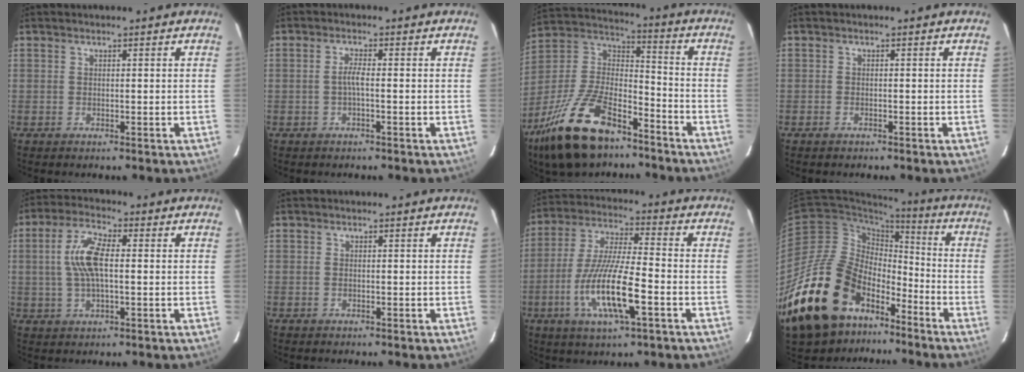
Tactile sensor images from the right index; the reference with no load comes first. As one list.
[{"total": 1.8, "force": [-0.6, 0.0, 1.7], "torque": [-0.034, 0.004, -0.013]}, {"total": 22.2, "force": [-14.4, 9.7, 13.8], "torque": [-0.288, -0.005, -0.255]}, {"total": 0.9, "force": [-0.8, 0.4, 0.1], "torque": [-0.003, 0.001, -0.015]}, {"total": 8.3, "force": [0.5, 3.2, 7.6], "torque": [-0.153, 0.013, 0.011]}, {"total": 0.0}, {"total": 14.5, "force": [-5.3, 2.7, 13.3], "torque": [-0.274, -0.014, -0.099]}, {"total": 27.5, "force": [-16.3, 16.4, 14.9], "torque": [-0.305, 0.006, -0.261]}]